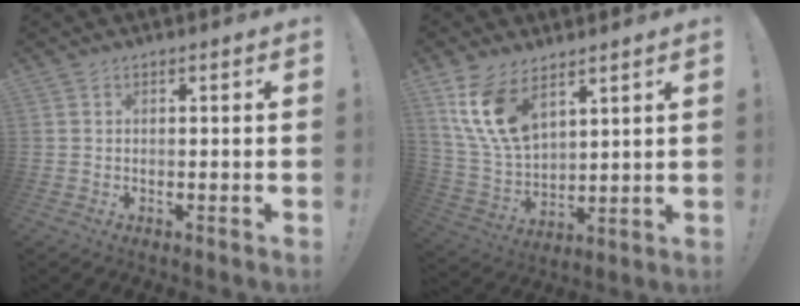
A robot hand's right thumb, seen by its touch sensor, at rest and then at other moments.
{"total": 13.5, "force": [8.2, 6.9, 8.1], "torque": [-0.166, -0.042, 0.157]}